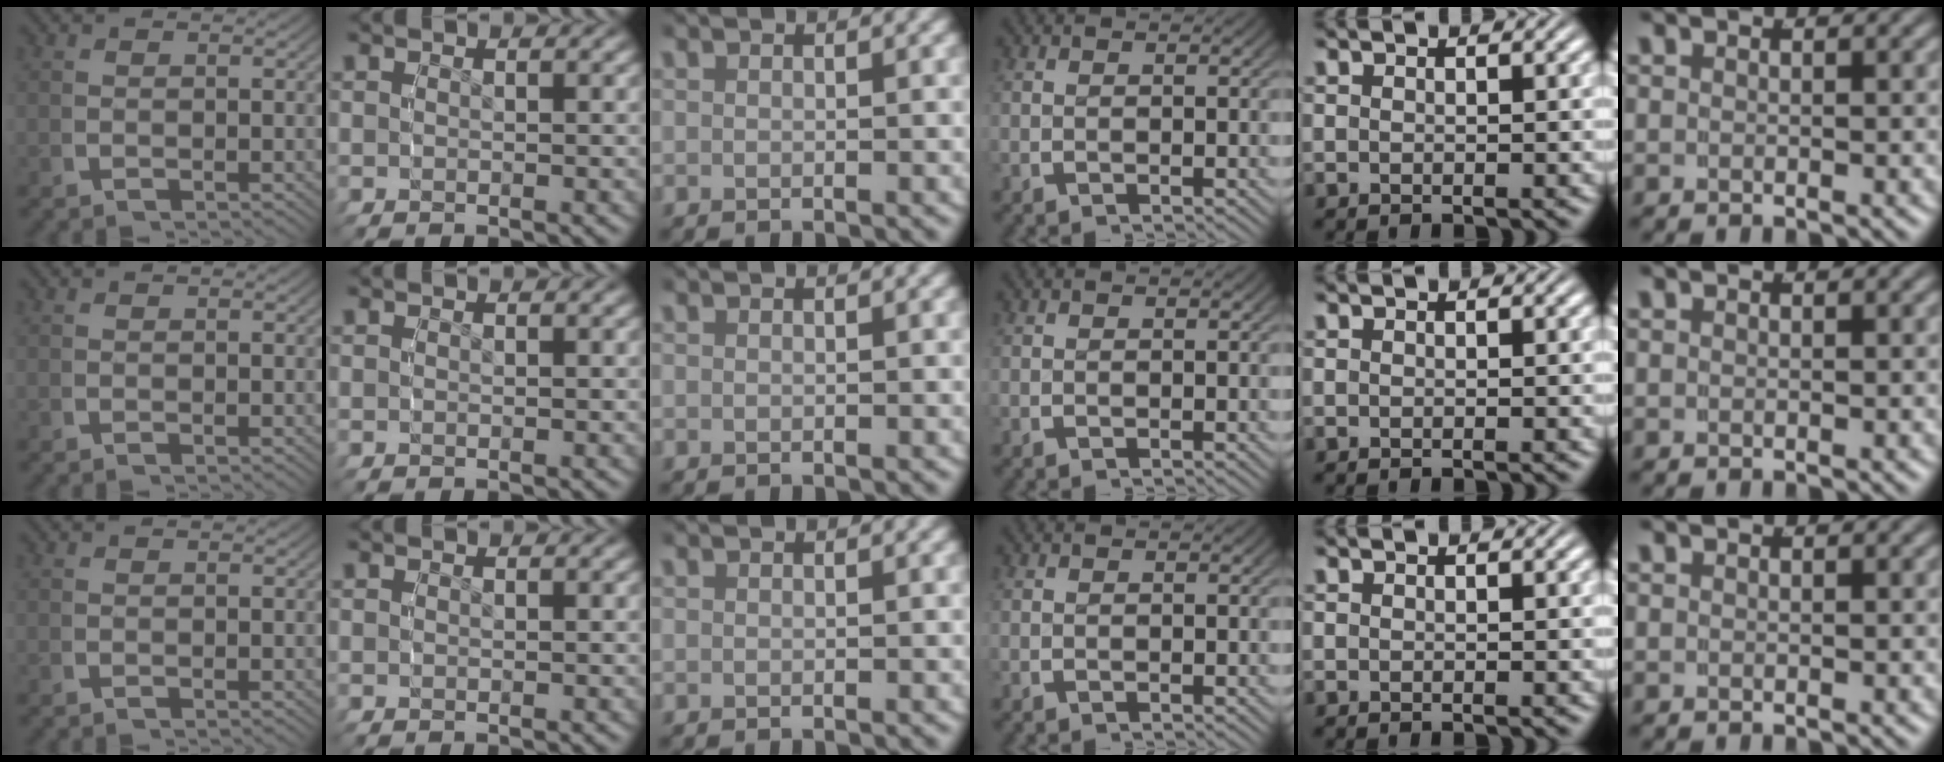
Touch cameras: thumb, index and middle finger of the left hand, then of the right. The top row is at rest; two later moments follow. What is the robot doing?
{"motion": "grasp_and_lifting", "object": "camera"}